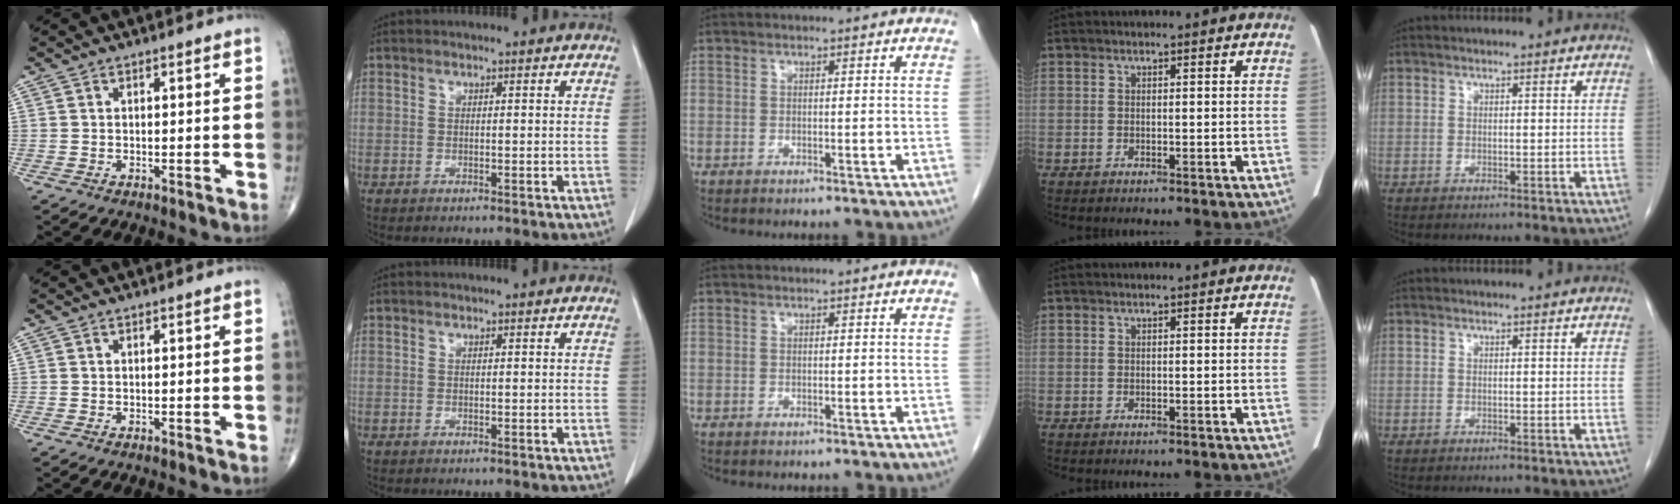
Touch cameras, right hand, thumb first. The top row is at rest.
{}